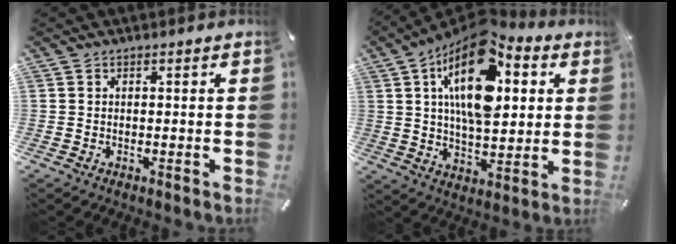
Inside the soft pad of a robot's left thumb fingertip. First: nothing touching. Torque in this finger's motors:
{"motor_torque": [2.94, 2.01, 1.60, -1.17, 0.86]}